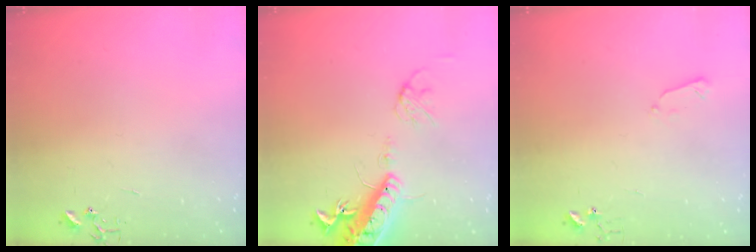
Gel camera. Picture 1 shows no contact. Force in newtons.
{"total": 16.2, "press": 15.7, "slide": 3.7}
{"total": 3.3, "press": 3.2, "slide": 0.6}